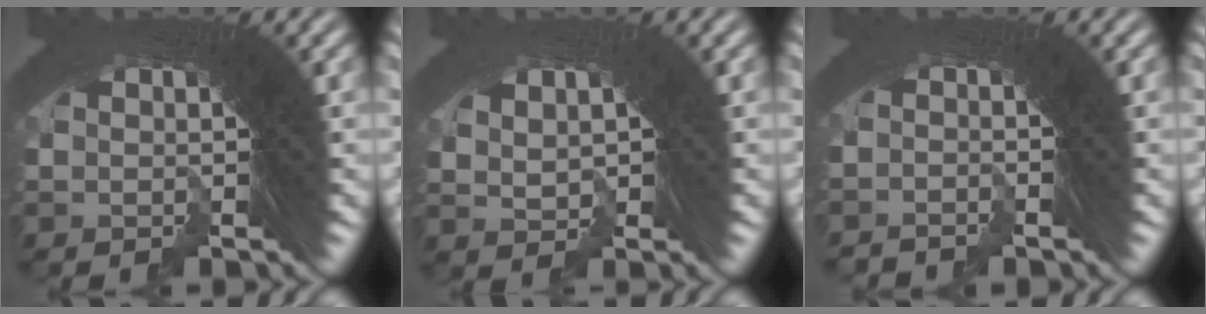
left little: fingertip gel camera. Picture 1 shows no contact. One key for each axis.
{"total": 2.7, "fx": -1.8, "fy": 2.0, "fz": -0.2, "tx": -0.024, "ty": -0.023, "tz": -0.017}
{"total": 2.7, "fx": -2.2, "fy": 0.0, "fz": -1.5, "tx": 0.015, "ty": -0.009, "tz": -0.037}